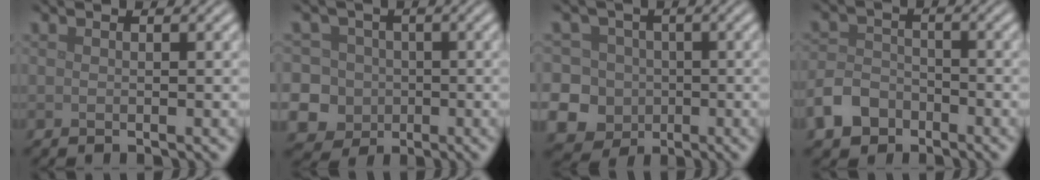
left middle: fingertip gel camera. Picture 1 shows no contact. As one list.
[{"total": 10.6, "force": [-2.0, 9.9, 3.1], "torque": [-0.082, 0.010, -0.065]}, {"total": 12.5, "force": [-3.0, 11.6, 3.4], "torque": [-0.097, 0.000, -0.074]}, {"total": 4.0, "force": [-2.5, 2.8, 1.5], "torque": [-0.031, 0.000, -0.054]}]